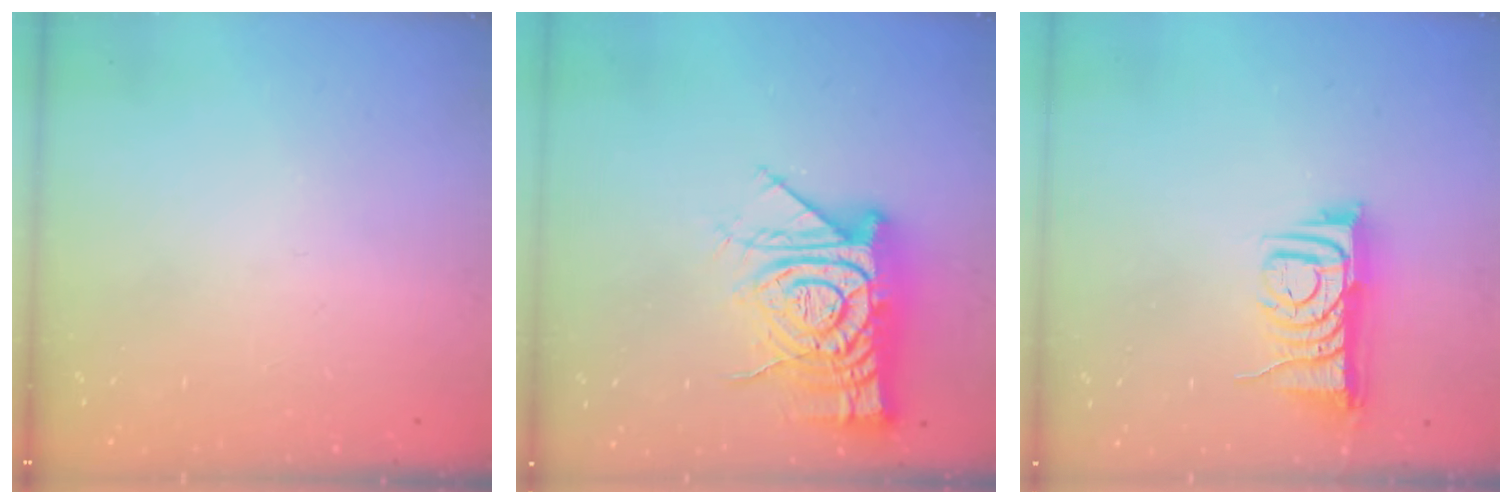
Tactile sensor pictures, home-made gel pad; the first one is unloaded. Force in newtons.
{"total": 18.4, "press": 18.3, "slide": 1.8}
{"total": 8.0, "press": 8.0, "slide": 0.4}